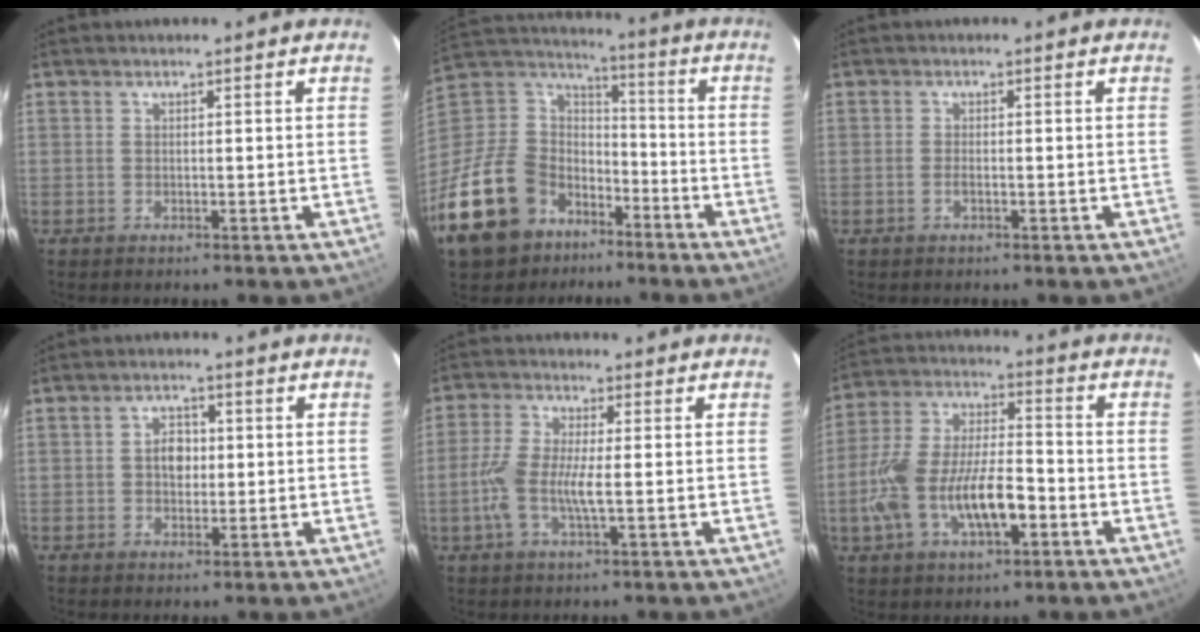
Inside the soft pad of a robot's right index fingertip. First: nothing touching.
{"total": 21.7, "force": [-13.8, 14.4, 8.6], "torque": [-0.214, 0.023, -0.218]}
{"total": 1.2, "force": [-0.6, 0.5, 1.0], "torque": [-0.023, 0.001, -0.012]}
{"total": 3.8, "force": [0.1, 3.0, 2.4], "torque": [-0.039, 0.010, 0.003]}
{"total": 7.2, "force": [-1.4, 1.7, 6.9], "torque": [-0.153, 0.000, -0.030]}
{"total": 15.7, "force": [-5.3, 6.4, 13.4], "torque": [-0.277, 0.000, -0.090]}